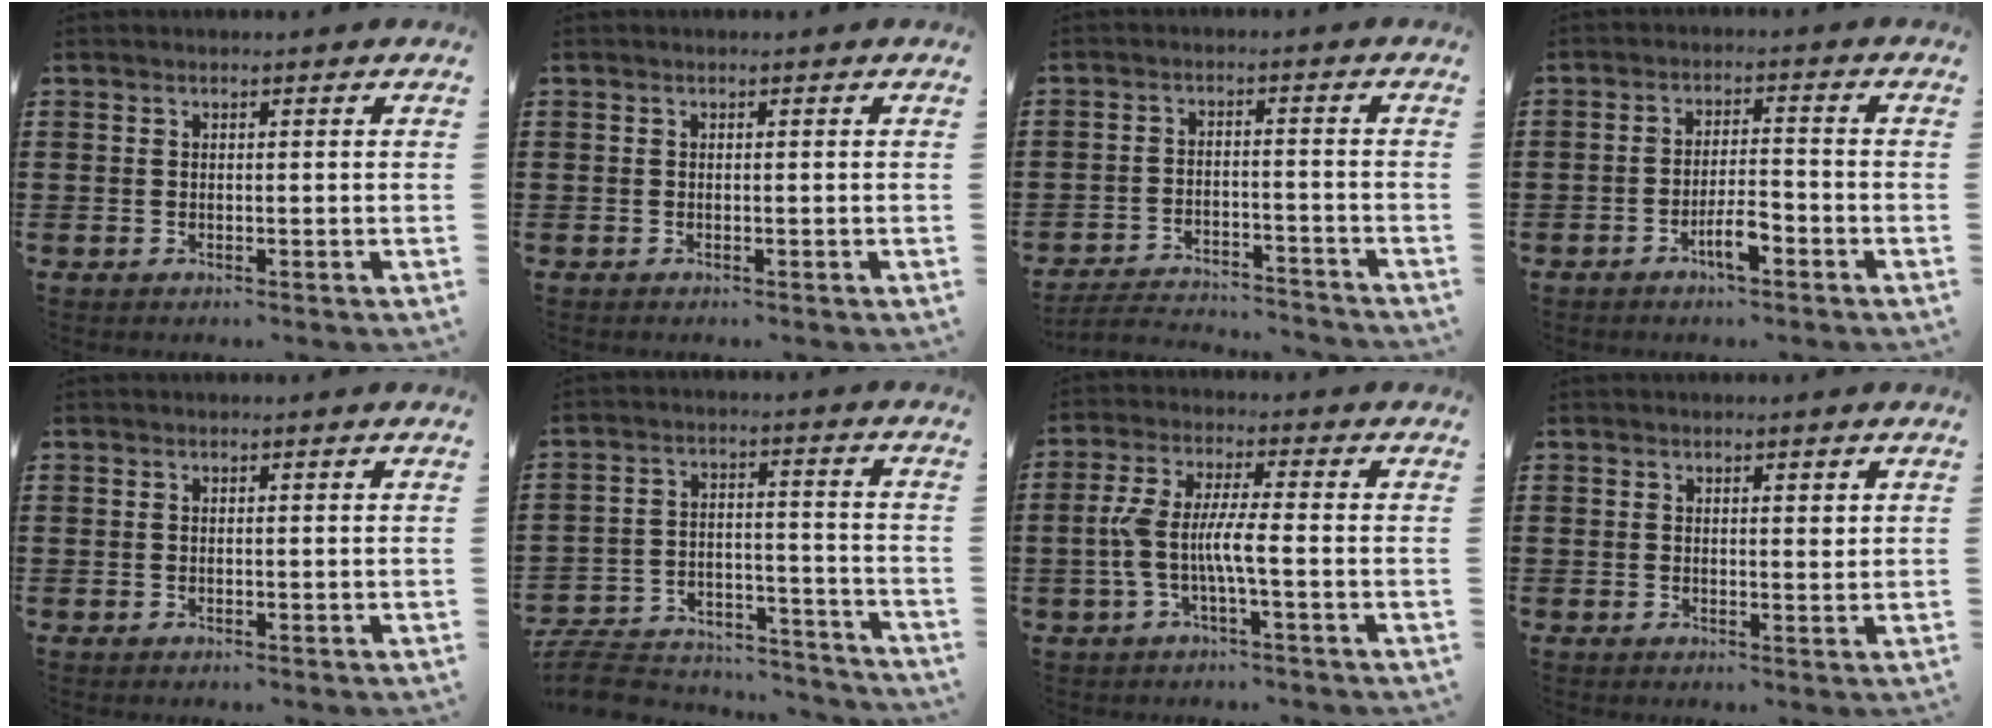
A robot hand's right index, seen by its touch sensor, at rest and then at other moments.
{"total": 0.0}
{"total": 3.6, "force": [-3.6, 0.2, 0.7], "torque": [-0.023, 0.000, -0.079]}
{"total": 4.7, "force": [-2.6, 1.2, 3.7], "torque": [-0.075, 0.000, -0.050]}
{"total": 0.0}
{"total": 8.2, "force": [-7.8, 1.6, 2.2], "torque": [-0.050, 0.014, -0.154]}
{"total": 6.2, "force": [-1.6, 1.1, 5.9], "torque": [-0.140, -0.012, -0.041]}
{"total": 1.2, "force": [0.7, 0.5, 0.8], "torque": [-0.008, 0.002, 0.010]}